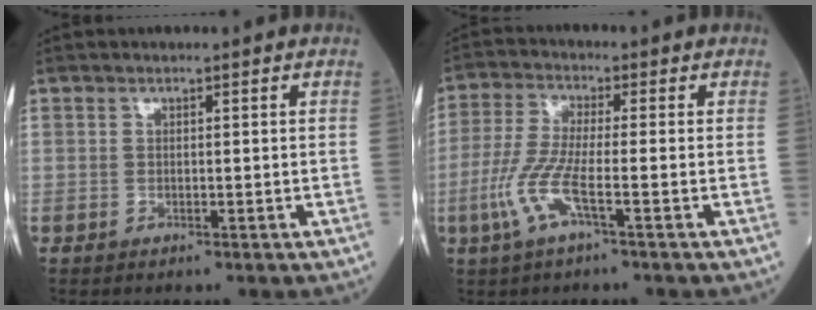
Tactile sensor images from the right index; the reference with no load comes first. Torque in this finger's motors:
{"motor_torque": [0.56, -0.19, 0.60, 0.09]}